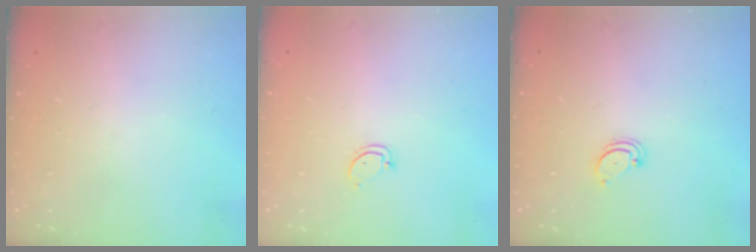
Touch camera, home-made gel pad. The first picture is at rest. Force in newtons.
{"total": 2.5, "press": 2.5, "slide": 0.3}
{"total": 1.8, "press": 1.8, "slide": 0.2}